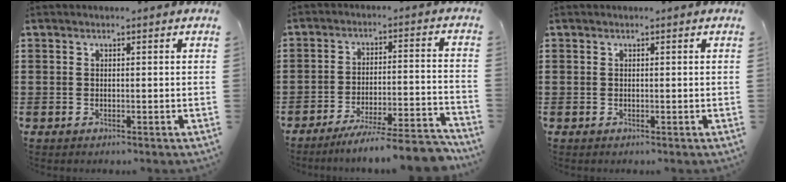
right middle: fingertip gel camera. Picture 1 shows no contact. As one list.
[{"total": 7.7, "force": [-7.0, -0.2, 3.2], "torque": [-0.047, -0.004, -0.129]}, {"total": 0.0}]